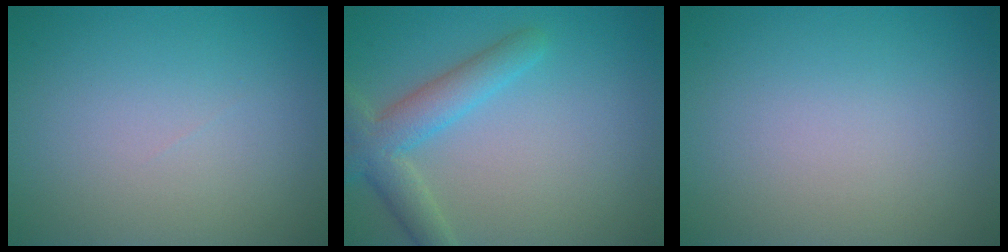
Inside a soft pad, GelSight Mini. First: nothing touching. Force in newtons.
{"total": 4.3, "press": 4.3, "slide": 0.2}
{"total": 0.0}